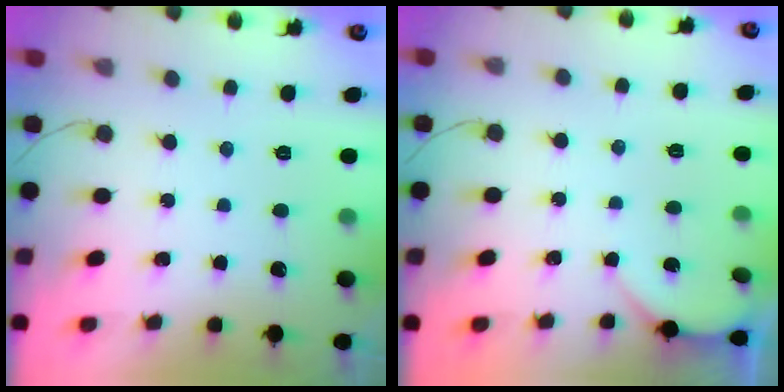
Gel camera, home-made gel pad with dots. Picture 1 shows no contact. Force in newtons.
{"total": 1.9, "press": 1.9, "slide": 0.3}